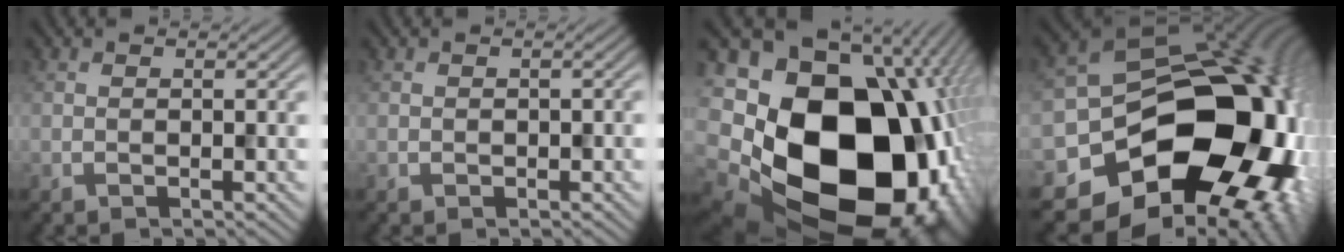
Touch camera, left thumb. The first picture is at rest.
{"total": 0.6, "force": [0.1, 0.6, 0.3], "torque": [-0.003, -0.004, 0.002]}
{"total": 24.7, "force": [-4.2, 18.5, 15.8], "torque": [-0.329, -0.088, -0.036]}
{"total": 19.7, "force": [-6.3, 15.1, 11.1], "torque": [-0.206, -0.039, -0.082]}